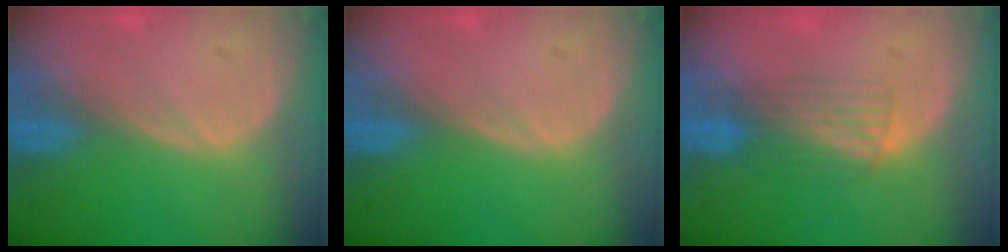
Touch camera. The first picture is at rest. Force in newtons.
{"total": 0.0}
{"total": 4.0, "press": 3.8, "slide": 1.1}